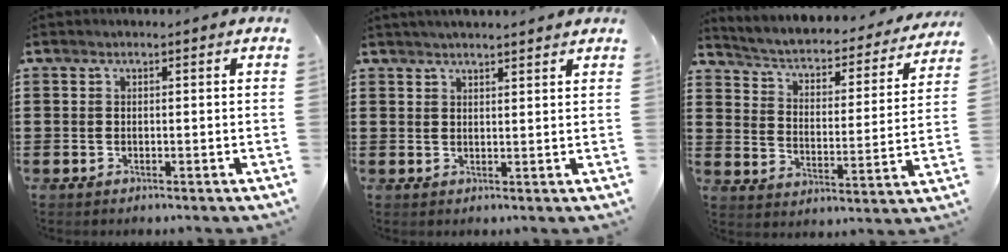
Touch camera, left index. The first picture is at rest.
{"total": 2.1, "force": [2.0, -0.2, 0.4], "torque": [-0.011, -0.001, 0.039]}
{"total": 2.6, "force": [2.0, 0.9, 1.3], "torque": [-0.042, -0.026, 0.022]}